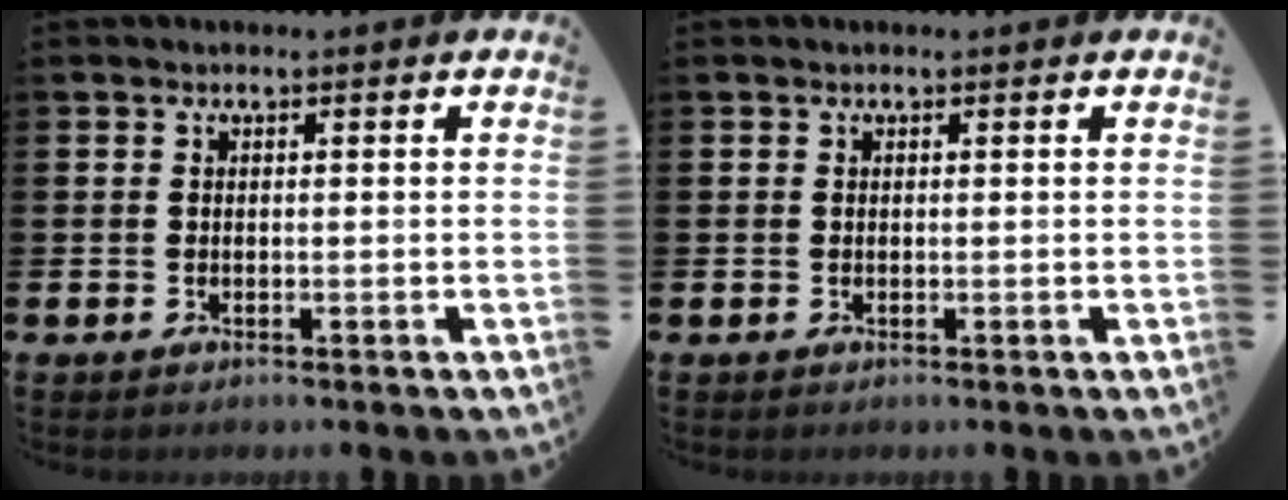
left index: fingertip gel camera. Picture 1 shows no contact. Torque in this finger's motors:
{"motor_torque": [0.70, -1.44, 0.02, -0.01]}